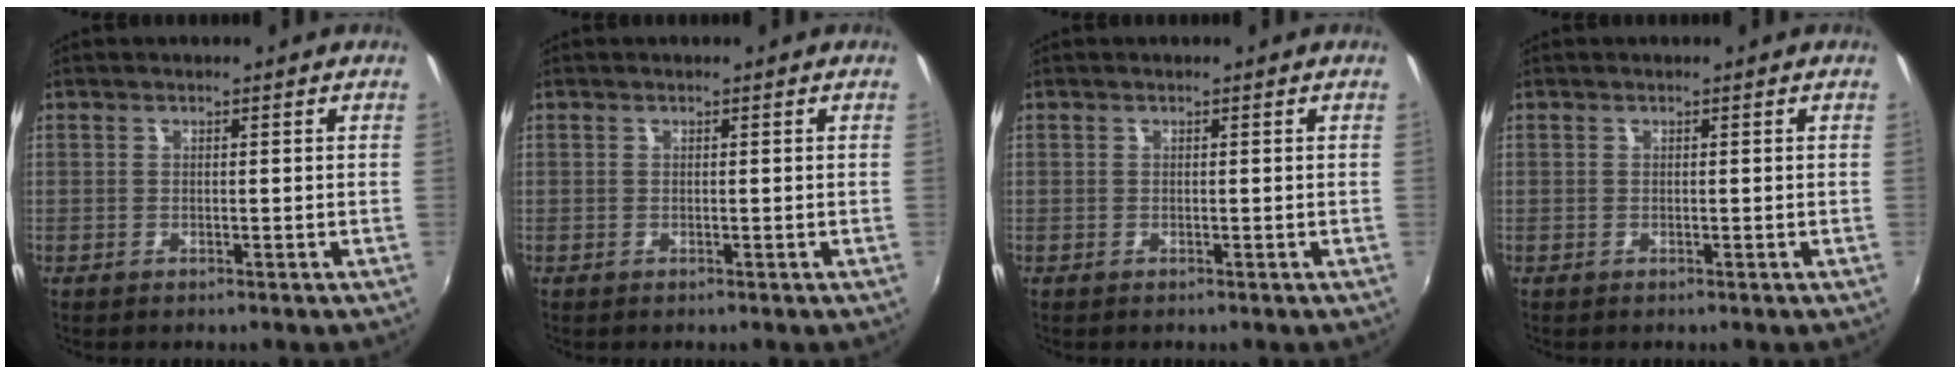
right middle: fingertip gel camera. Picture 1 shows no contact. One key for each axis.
{"total": 0.0}
{"total": 0.0}
{"total": 0.0}